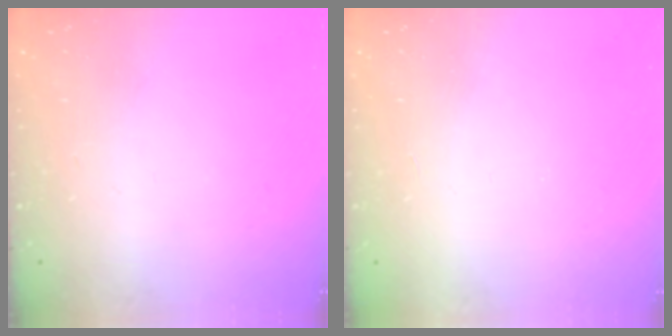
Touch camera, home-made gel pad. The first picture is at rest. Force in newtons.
{"total": 1.5, "press": 1.5, "slide": 0.1}